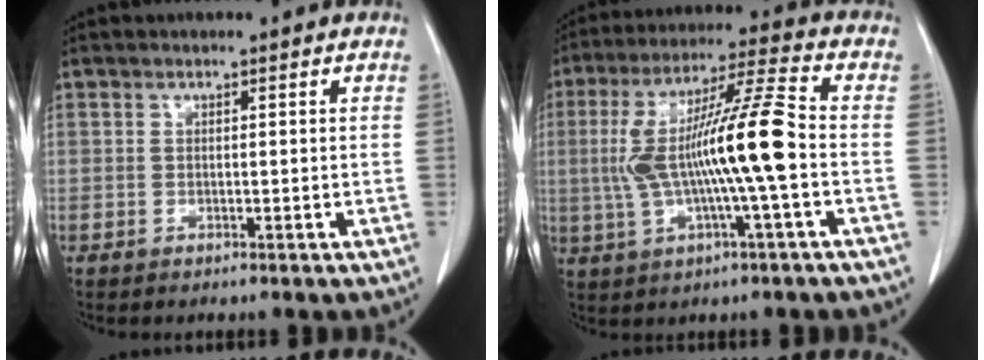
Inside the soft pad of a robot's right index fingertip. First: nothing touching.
{"total": 14.5, "force": [-1.2, 0.3, 14.4], "torque": [-0.280, 0.017, -0.023]}